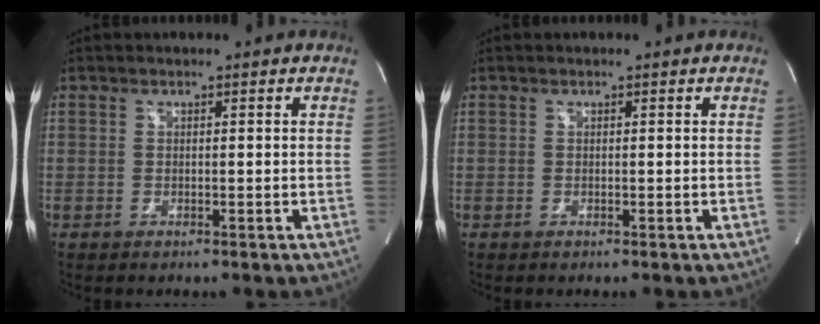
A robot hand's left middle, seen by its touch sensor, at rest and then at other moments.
{"total": 0.0}